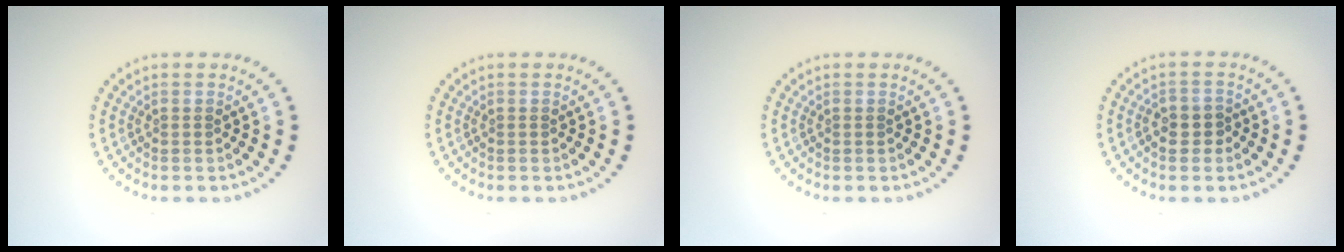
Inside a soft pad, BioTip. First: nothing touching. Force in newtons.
{"total": 0.0}
{"total": 0.0}
{"total": 1.9, "press": 1.7, "slide": 0.7}